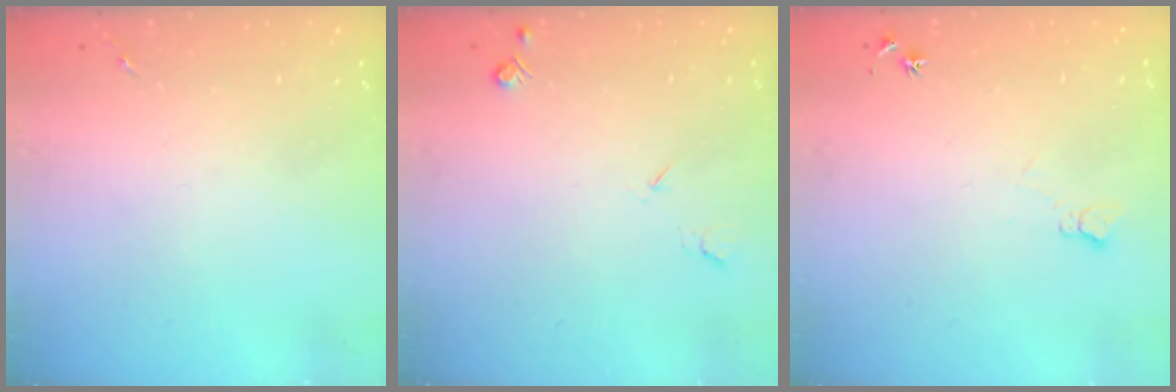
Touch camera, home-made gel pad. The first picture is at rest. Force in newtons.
{"total": 4.6, "press": 4.5, "slide": 0.7}
{"total": 6.2, "press": 6.1, "slide": 0.8}